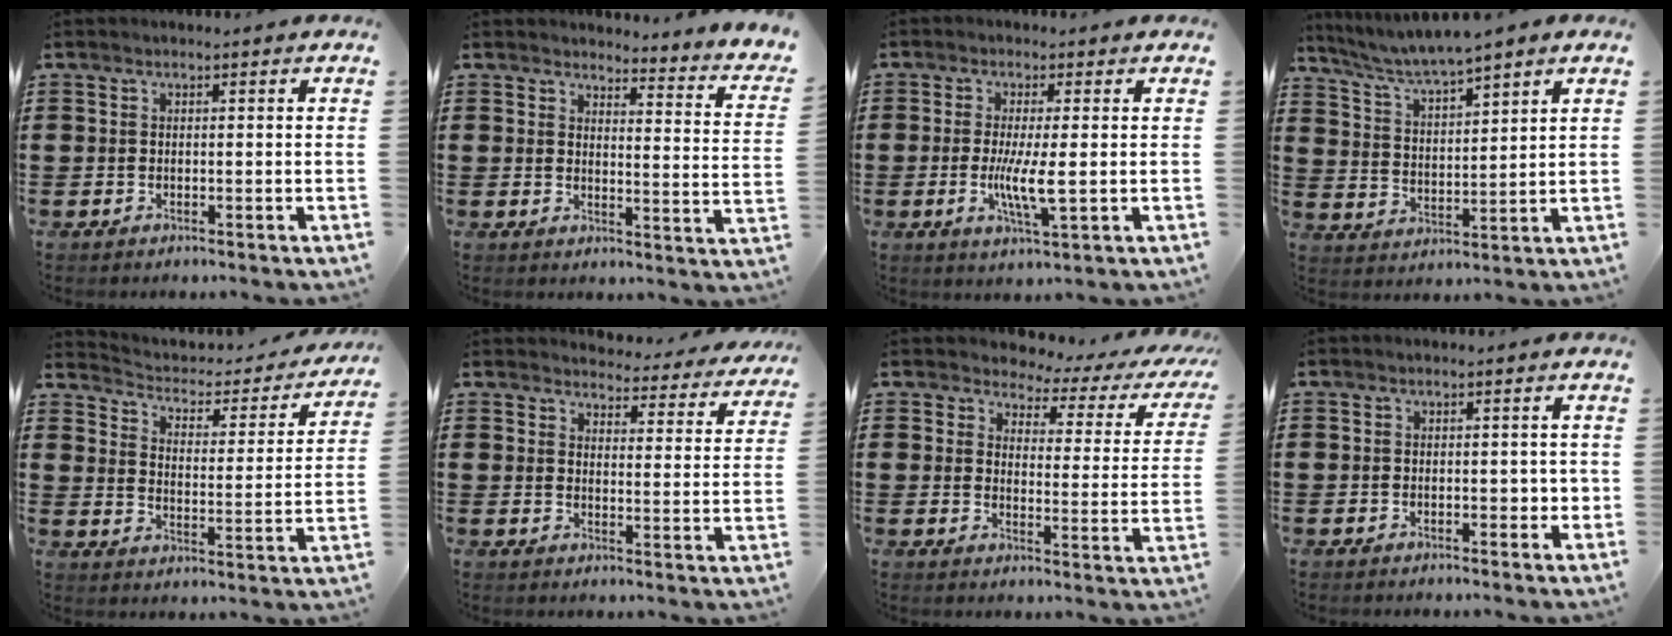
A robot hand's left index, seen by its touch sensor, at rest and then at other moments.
{"total": 3.0, "force": [2.9, 0.1, 1.0], "torque": [-0.029, -0.027, 0.043]}
{"total": 5.8, "force": [-0.5, 0.7, 5.8], "torque": [-0.109, -0.009, -0.010]}
{"total": 5.2, "force": [4.7, -0.3, 2.1], "torque": [-0.061, -0.028, 0.078]}
{"total": 2.3, "force": [1.9, 1.1, 0.9], "torque": [-0.034, -0.020, 0.022]}
{"total": 3.9, "force": [3.8, 0.4, 0.4], "torque": [-0.022, -0.031, 0.063]}
{"total": 2.9, "force": [2.3, 1.4, 0.9], "torque": [-0.037, -0.014, 0.031]}
{"total": 2.0, "force": [-0.2, 0.9, 1.8], "torque": [-0.025, 0.001, -0.008]}